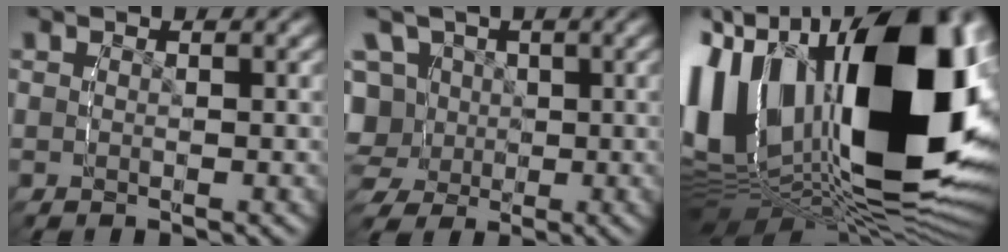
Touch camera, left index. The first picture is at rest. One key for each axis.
{"total": 11.1, "fx": -0.5, "fy": 10.2, "fz": 4.4, "tx": -0.122, "ty": -0.038, "tz": -0.010}
{"total": 28.7, "fx": -2.5, "fy": 18.4, "fz": 22.0, "tx": -0.404, "ty": -0.043, "tz": -0.023}